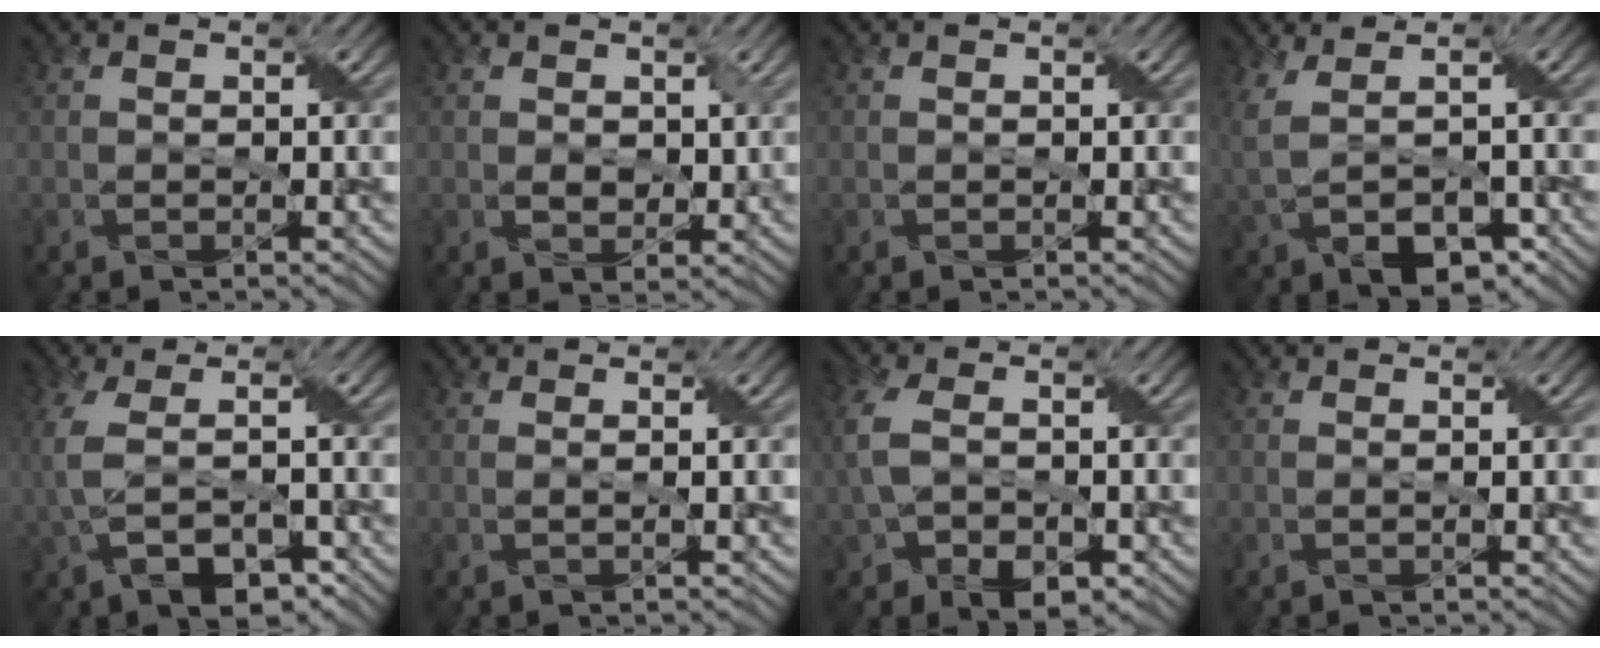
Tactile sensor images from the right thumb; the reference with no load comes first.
{"total": 2.2, "force": [0.6, 1.6, 1.4], "torque": [-0.030, -0.006, 0.015]}
{"total": 0.0}
{"total": 7.3, "force": [-0.5, 4.3, 5.9], "torque": [-0.131, -0.023, 0.016]}
{"total": 7.4, "force": [-1.4, 3.6, 6.3], "torque": [-0.152, -0.014, -0.023]}
{"total": 0.8, "force": [0.3, 0.2, 0.7], "torque": [-0.015, 0.005, -0.002]}
{"total": 7.7, "force": [-0.9, 5.2, 5.7], "torque": [-0.141, -0.016, -0.002]}
{"total": 0.6, "force": [0.3, 0.1, 0.5], "torque": [-0.010, 0.004, 0.000]}